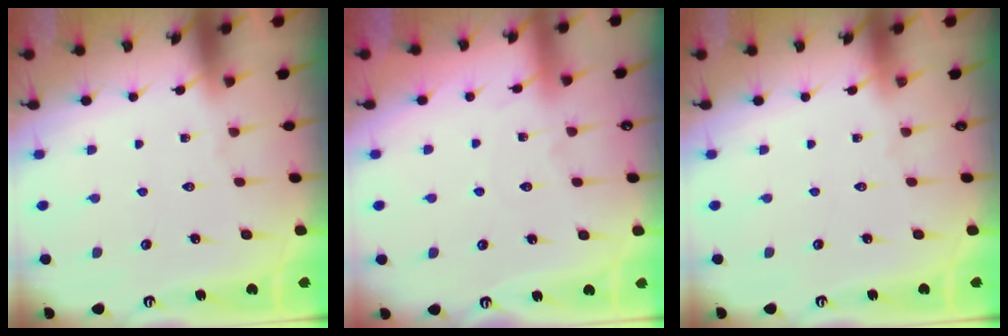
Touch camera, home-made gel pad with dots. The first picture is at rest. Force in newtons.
{"total": 2.1, "press": 2.1, "slide": 0.3}
{"total": 0.0}